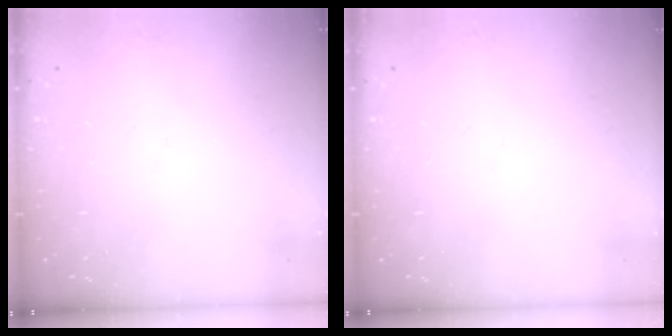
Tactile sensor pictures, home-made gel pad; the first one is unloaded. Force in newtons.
{"total": 0.0}